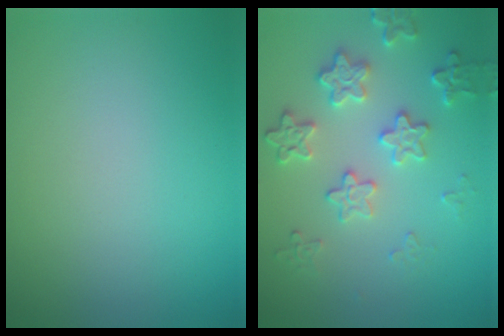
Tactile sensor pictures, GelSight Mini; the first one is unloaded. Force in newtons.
{"total": 3.9, "press": 3.4, "slide": 1.9}